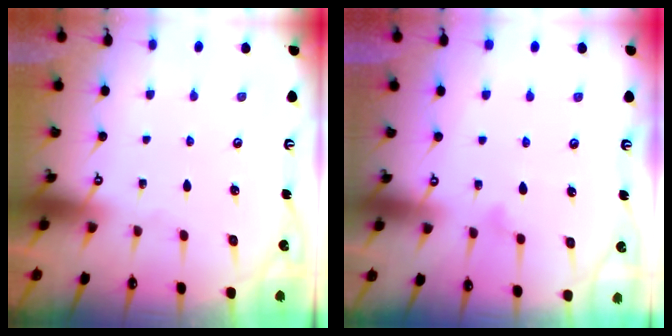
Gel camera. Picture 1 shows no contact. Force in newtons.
{"total": 6.5, "press": 6.4, "slide": 0.4}